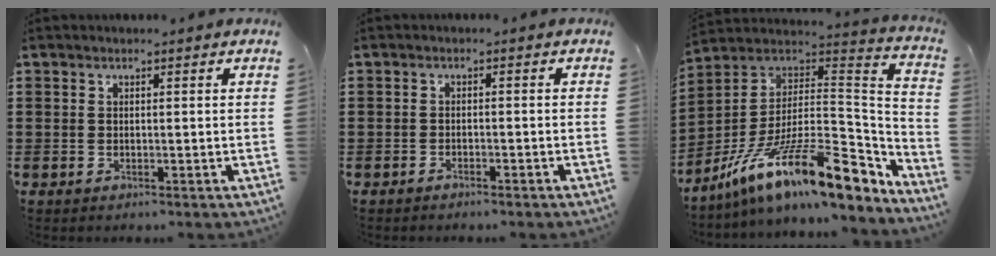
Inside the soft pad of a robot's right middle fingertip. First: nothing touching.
{"total": 1.1, "force": [-1.1, 0.1, 0.2], "torque": [-0.007, 0.000, -0.022]}
{"total": 18.8, "force": [-10.7, 5.5, 14.4], "torque": [-0.278, 0.015, -0.187]}